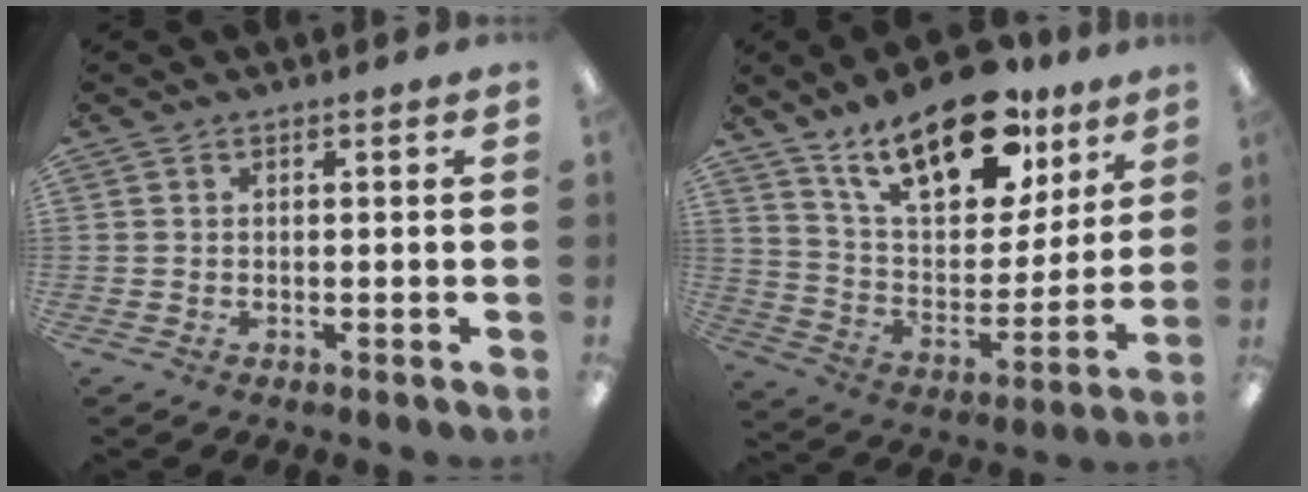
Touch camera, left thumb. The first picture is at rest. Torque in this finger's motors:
{"motor_torque": [0.52, 0.51, 1.32, -1.45, 0.15]}